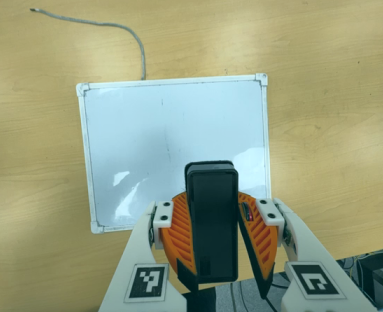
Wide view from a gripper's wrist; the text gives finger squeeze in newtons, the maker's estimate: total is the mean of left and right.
{"total": 8.5, "left": 8.7, "right": 8.3}